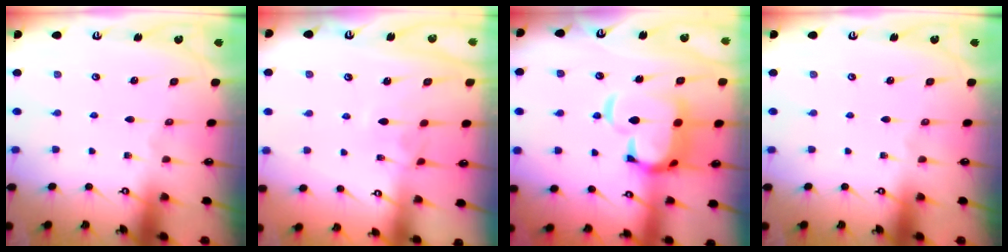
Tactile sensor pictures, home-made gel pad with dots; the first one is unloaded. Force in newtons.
{"total": 2.2, "press": 2.2, "slide": 0.5}
{"total": 10.8, "press": 10.7, "slide": 1.7}
{"total": 0.0}